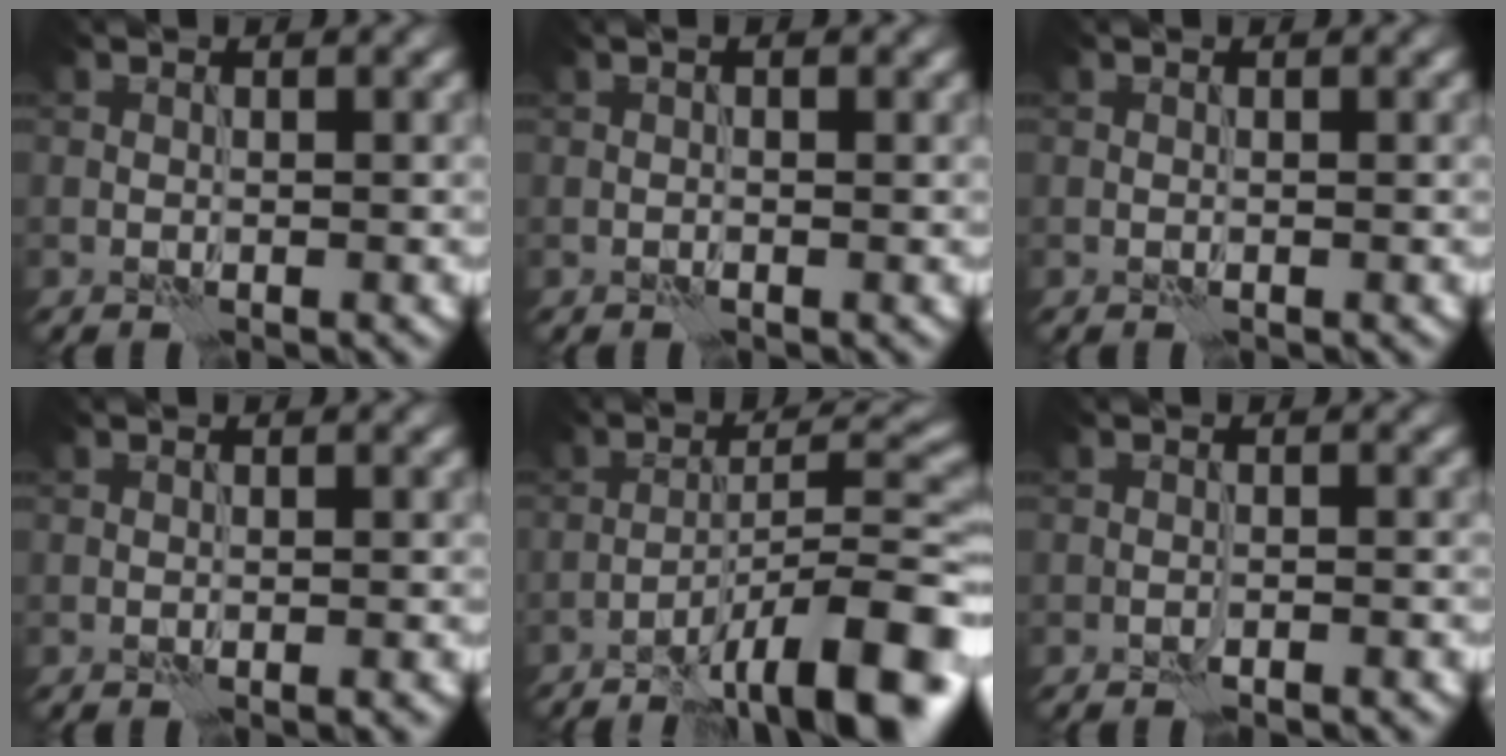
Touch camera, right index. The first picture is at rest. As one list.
[{"total": 1.2, "force": [0.3, 0.3, 1.1], "torque": [-0.017, -0.004, 0.001]}, {"total": 0.0}, {"total": 0.7, "force": [-0.5, 0.0, 0.5], "torque": [-0.007, 0.001, -0.008]}, {"total": 12.1, "force": [-7.4, 2.6, 9.2], "torque": [-0.140, 0.013, -0.120]}, {"total": 0.9, "force": [-0.8, 0.0, 0.4], "torque": [-0.006, 0.004, -0.017]}]